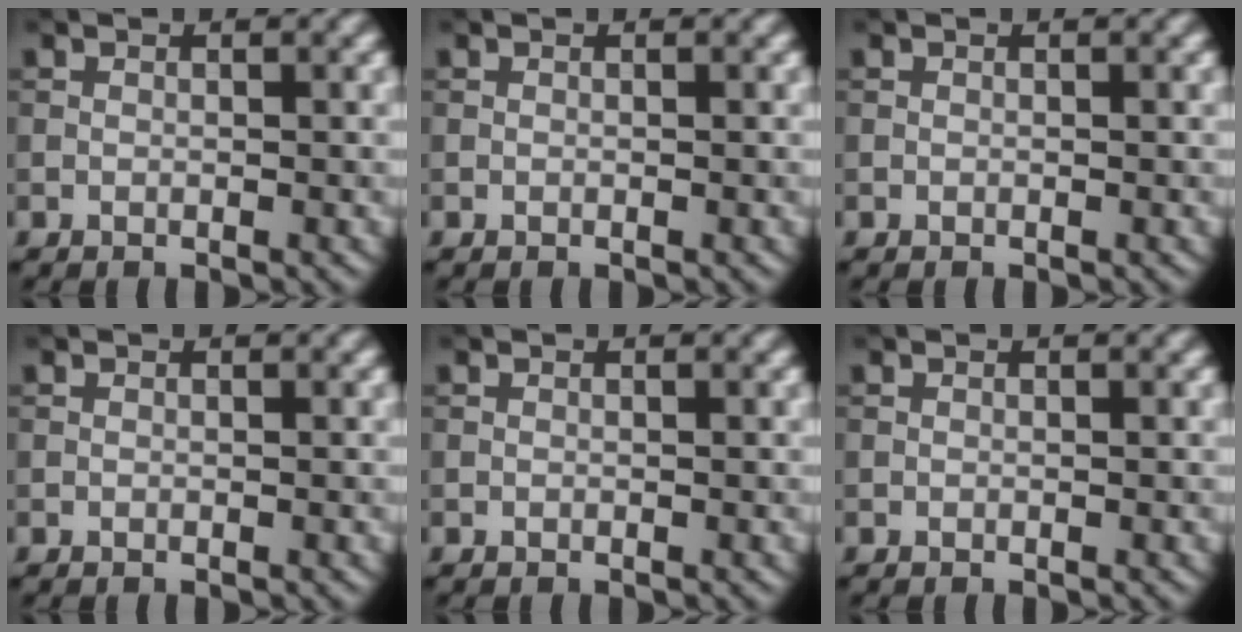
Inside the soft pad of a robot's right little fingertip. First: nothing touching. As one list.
[{"total": 0.0}, {"total": 0.0}, {"total": 0.0}, {"total": 0.0}, {"total": 0.0}]